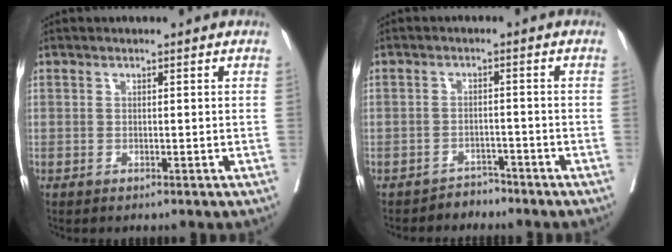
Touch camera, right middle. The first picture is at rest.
{"total": 2.3, "force": [-2.1, 0.7, -0.5], "torque": [0.007, -0.002, -0.033]}